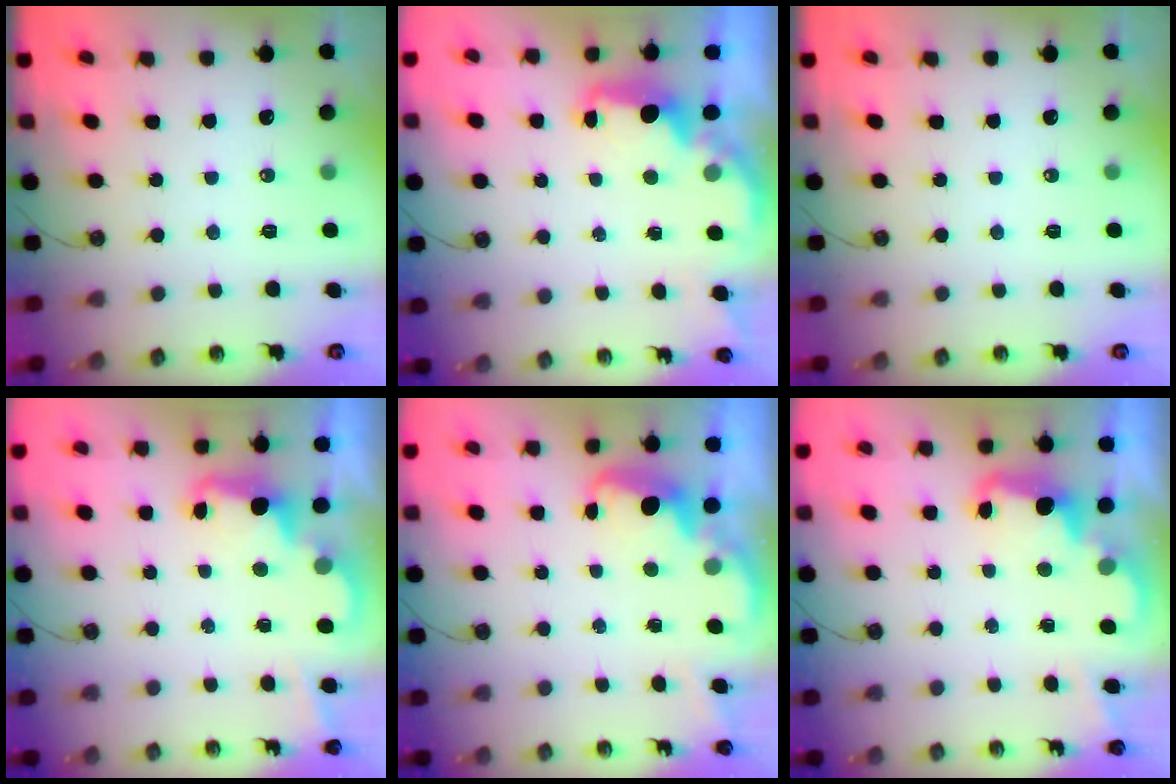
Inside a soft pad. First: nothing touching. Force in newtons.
{"total": 2.3, "press": 2.2, "slide": 0.7}
{"total": 0.0}
{"total": 2.4, "press": 2.4, "slide": 0.6}
{"total": 2.7, "press": 2.6, "slide": 0.8}
{"total": 3.3, "press": 3.3, "slide": 0.7}